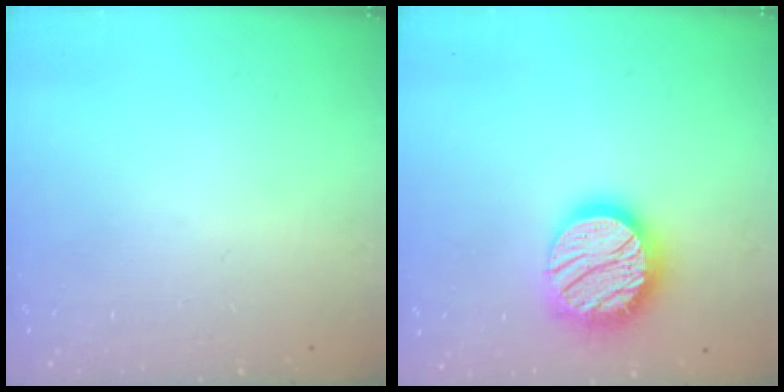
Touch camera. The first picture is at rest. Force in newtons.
{"total": 20.3, "press": 20.2, "slide": 1.5}